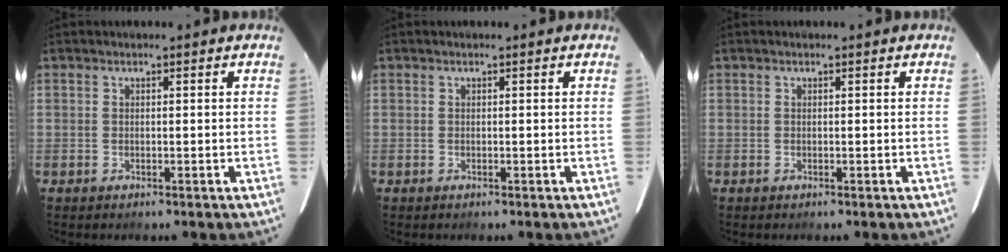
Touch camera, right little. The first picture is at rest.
{"total": 0.0}
{"total": 0.0}